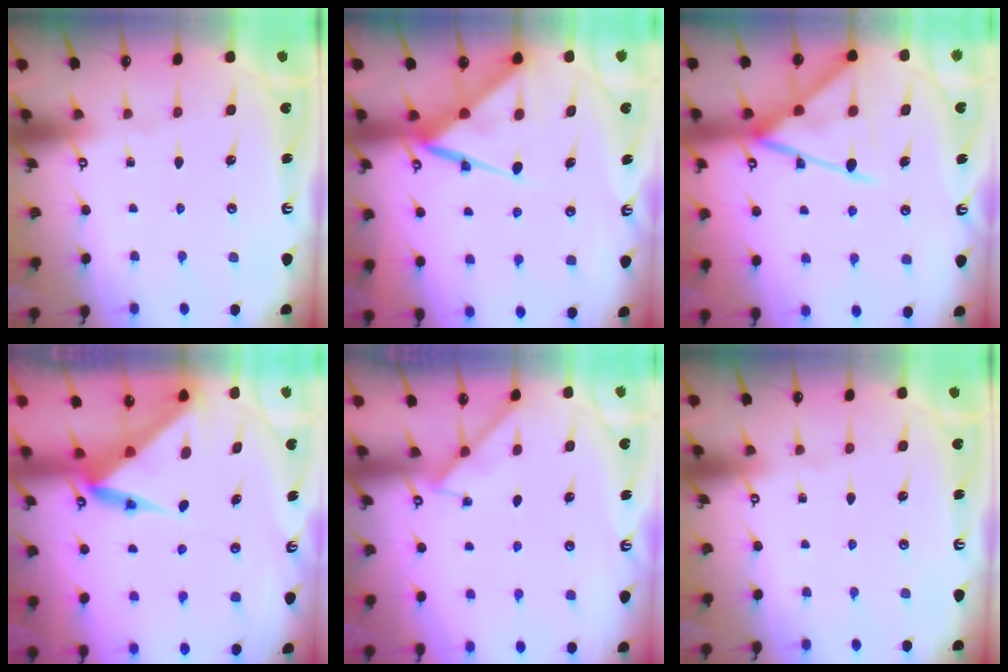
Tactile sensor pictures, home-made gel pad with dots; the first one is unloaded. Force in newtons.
{"total": 10.2, "press": 10.1, "slide": 1.1}
{"total": 17.0, "press": 16.9, "slide": 1.4}
{"total": 4.7, "press": 4.7, "slide": 0.2}
{"total": 2.9, "press": 2.8, "slide": 0.4}
{"total": 0.0}